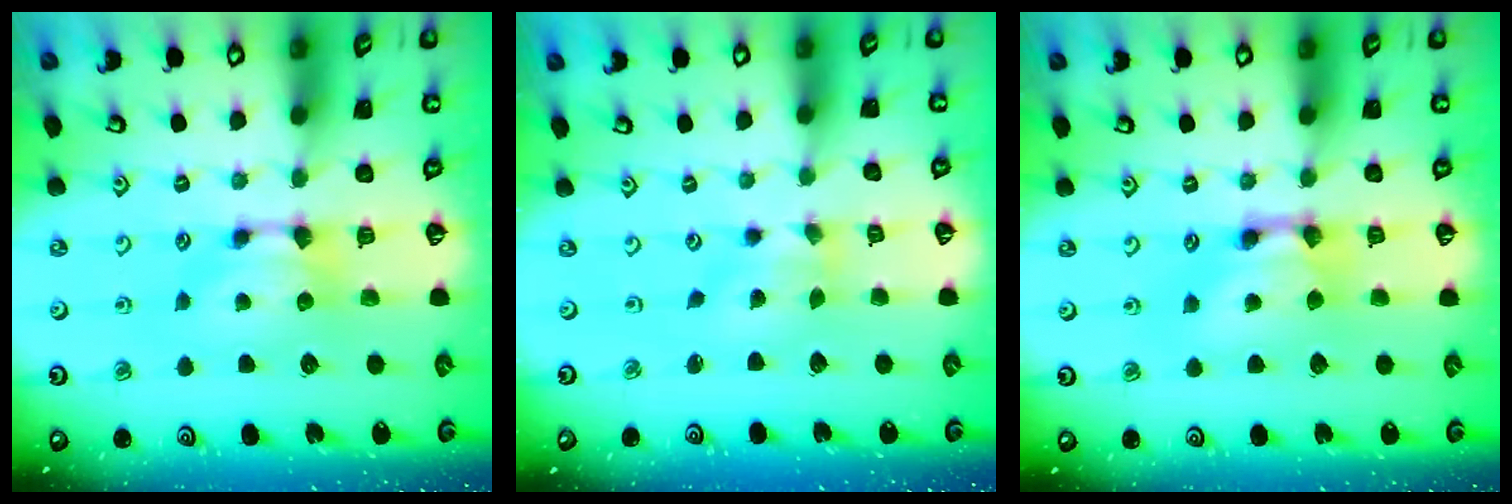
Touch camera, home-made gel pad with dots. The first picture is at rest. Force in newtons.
{"total": 1.3, "press": 0.3, "slide": 1.3}
{"total": 2.5, "press": 2.5, "slide": 0.2}